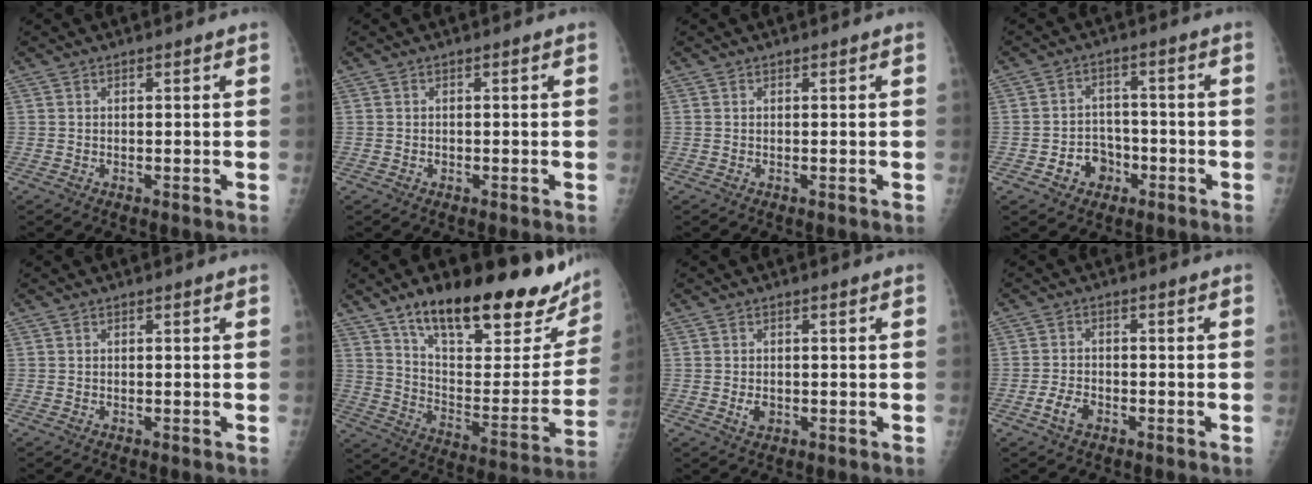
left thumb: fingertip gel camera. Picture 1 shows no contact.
{"total": 0.6, "force": [-0.2, 0.5, 0.2], "torque": [0.002, 0.003, -0.005]}
{"total": 0.0}
{"total": 6.3, "force": [-2.7, 5.2, 2.3], "torque": [-0.005, 0.027, -0.041]}
{"total": 0.0}
{"total": 29.6, "force": [19.5, 10.5, 19.7], "torque": [-0.250, -0.061, 0.298]}
{"total": 2.3, "force": [-0.4, 1.6, 1.5], "torque": [-0.020, 0.000, -0.004]}
{"total": 3.6, "force": [-1.9, 2.2, 2.1], "torque": [-0.039, 0.013, -0.035]}